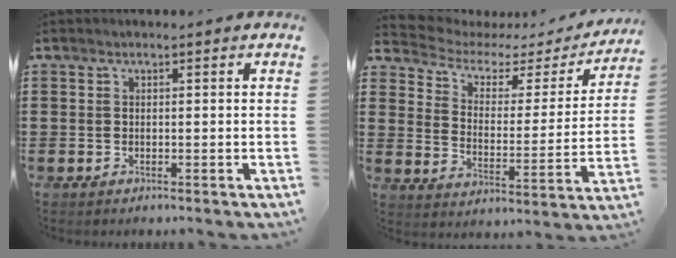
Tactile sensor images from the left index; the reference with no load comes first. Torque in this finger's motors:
{"motor_torque": [2.14, 0.00, 0.16, 0.00]}